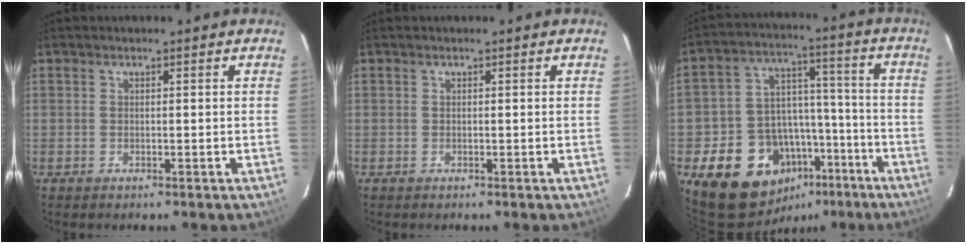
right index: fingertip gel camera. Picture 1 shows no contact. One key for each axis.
{"total": 0.0}
{"total": 17.5, "fx": -9.2, "fy": 13.3, "fz": 6.8, "tx": -0.143, "ty": 0.053, "tz": -0.112}